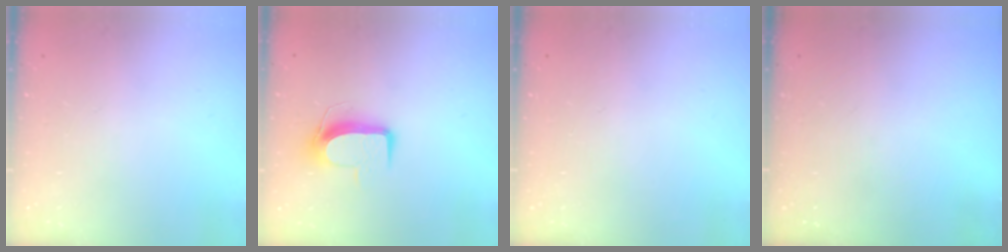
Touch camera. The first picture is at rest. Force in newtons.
{"total": 9.8, "press": 9.8, "slide": 0.3}
{"total": 0.0}
{"total": 0.0}